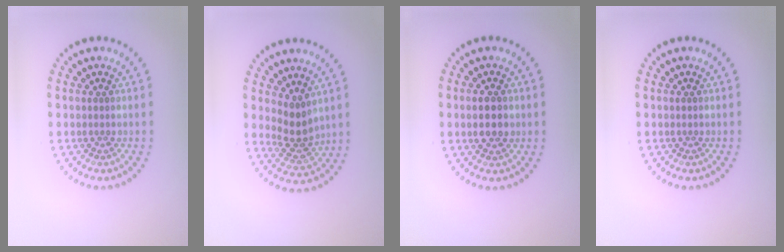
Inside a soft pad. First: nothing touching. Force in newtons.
{"total": 2.8, "press": 2.4, "slide": 1.4}
{"total": 2.3, "press": 2.3, "slide": 0.2}
{"total": 0.0}